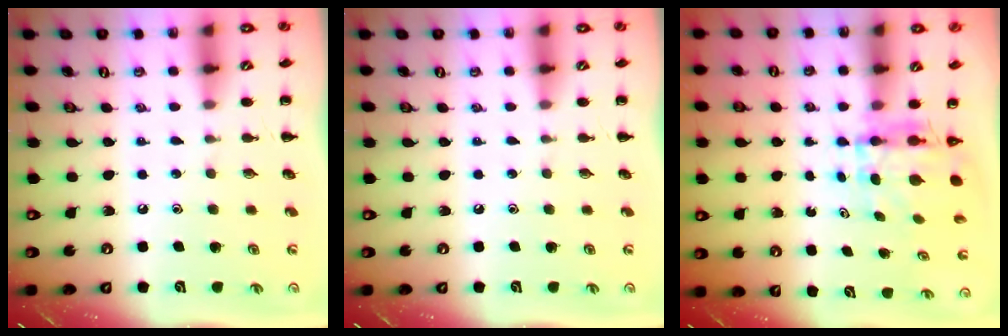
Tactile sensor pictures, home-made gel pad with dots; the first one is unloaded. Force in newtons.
{"total": 0.0}
{"total": 5.2, "press": 5.1, "slide": 0.8}